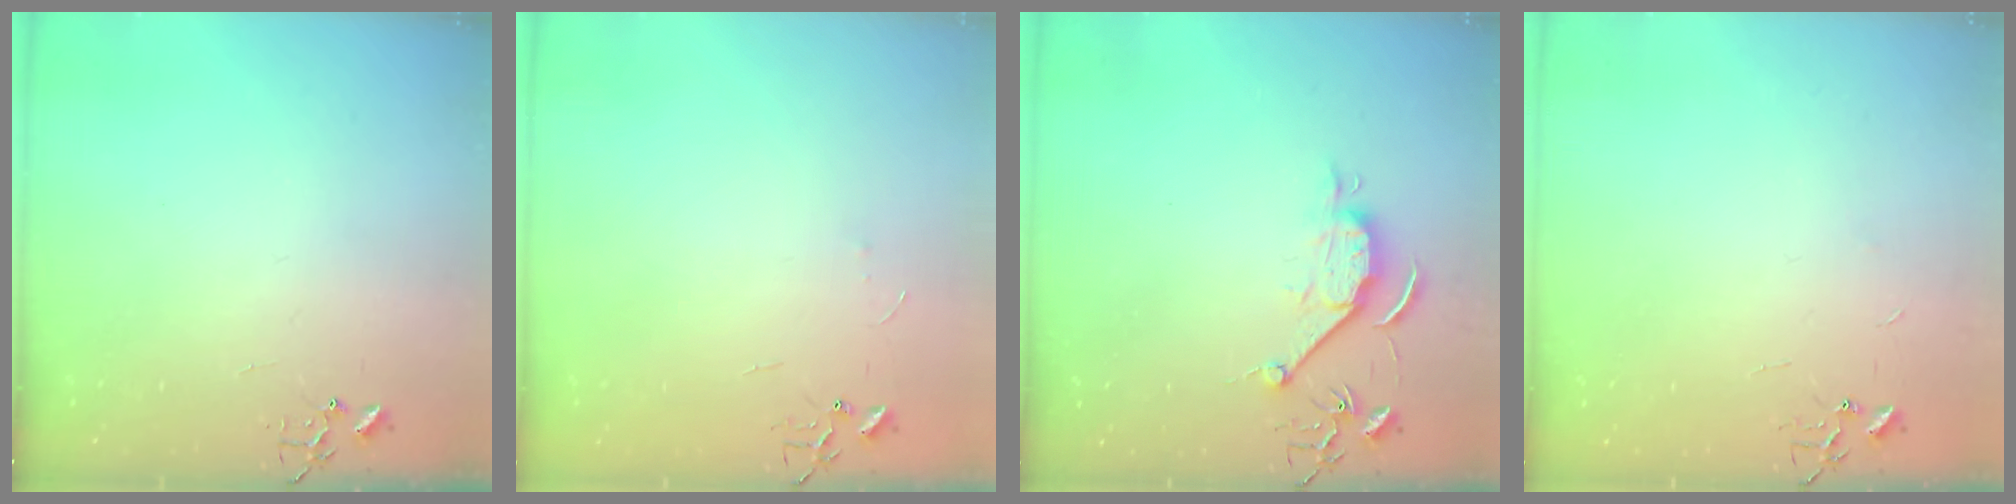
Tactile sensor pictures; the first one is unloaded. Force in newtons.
{"total": 3.2, "press": 3.2, "slide": 0.4}
{"total": 7.9, "press": 7.9, "slide": 0.9}
{"total": 2.4, "press": 2.4, "slide": 0.3}